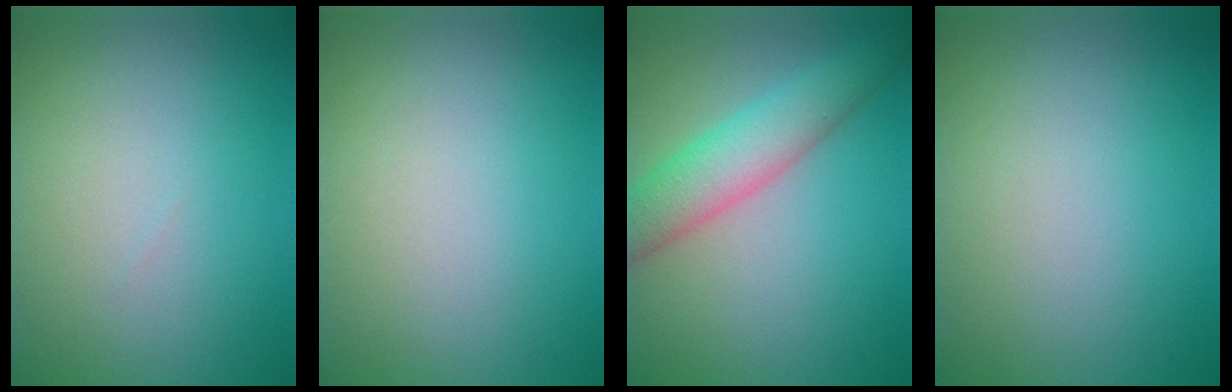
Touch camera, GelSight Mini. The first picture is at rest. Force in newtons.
{"total": 0.0}
{"total": 5.0, "press": 5.0, "slide": 0.2}
{"total": 0.0}